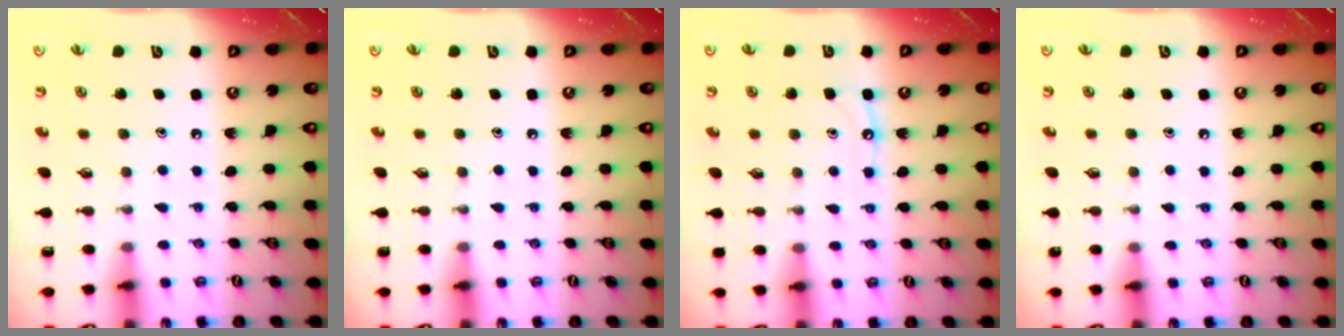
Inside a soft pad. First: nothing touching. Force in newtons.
{"total": 0.0}
{"total": 5.9, "press": 5.9, "slide": 0.6}
{"total": 4.8, "press": 4.8, "slide": 0.6}